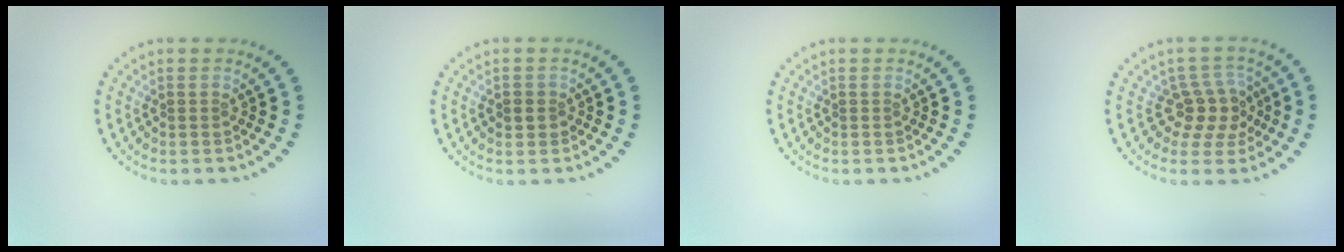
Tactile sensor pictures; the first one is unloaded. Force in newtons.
{"total": 1.3, "press": 1.3, "slide": 0.3}
{"total": 0.0}
{"total": 3.2, "press": 2.7, "slide": 1.8}